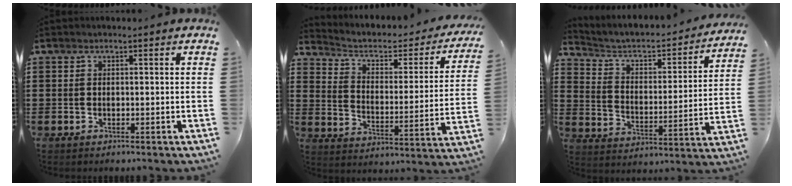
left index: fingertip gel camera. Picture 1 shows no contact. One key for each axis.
{"total": 3.5, "fx": 2.0, "fy": 2.0, "fz": 2.0, "tx": -0.055, "ty": -0.013, "tz": 0.024}
{"total": 3.6, "fx": 2.7, "fy": 1.8, "fz": 1.7, "tx": -0.052, "ty": -0.023, "tz": 0.034}